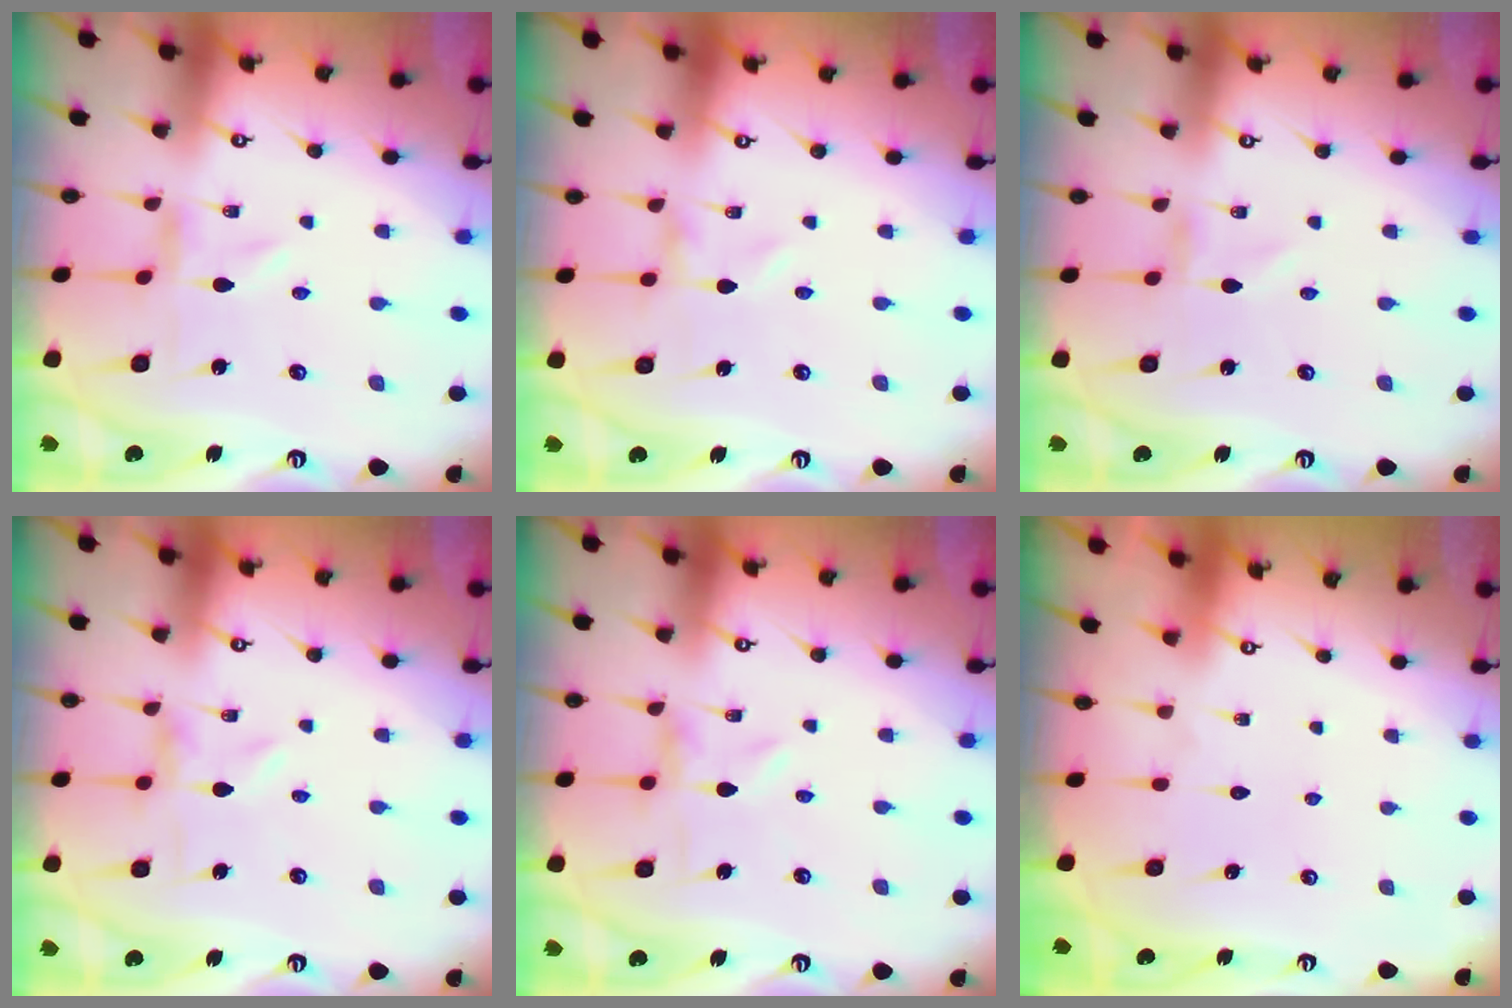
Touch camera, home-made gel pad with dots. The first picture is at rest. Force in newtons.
{"total": 0.0}
{"total": 1.1, "press": 1.1, "slide": 0.1}
{"total": 0.9, "press": 0.9, "slide": 0.3}
{"total": 0.9, "press": 0.9, "slide": 0.3}
{"total": 1.8, "press": 1.8, "slide": 0.1}